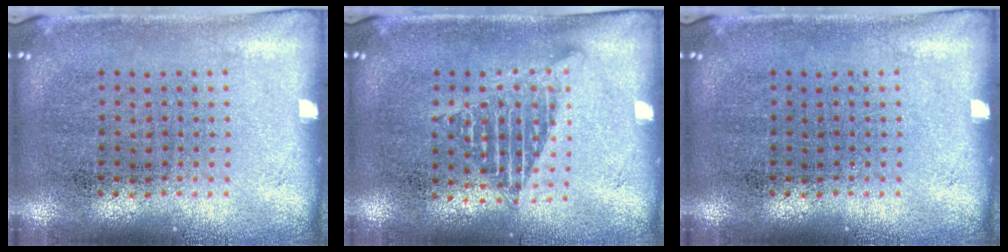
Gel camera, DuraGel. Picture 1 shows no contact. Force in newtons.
{"total": 1.3, "press": 1.2, "slide": 0.6}
{"total": 0.0}